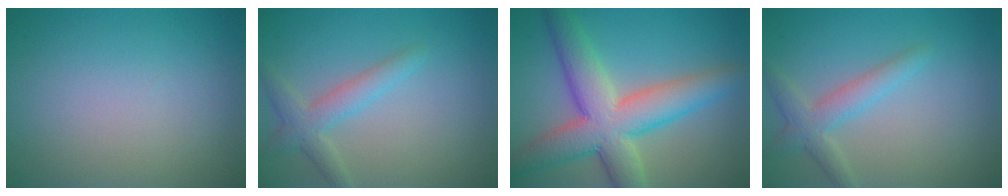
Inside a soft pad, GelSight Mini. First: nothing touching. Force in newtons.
{"total": 2.9, "press": 2.9, "slide": 0.1}
{"total": 8.9, "press": 8.9, "slide": 0.4}
{"total": 2.9, "press": 2.9, "slide": 0.1}